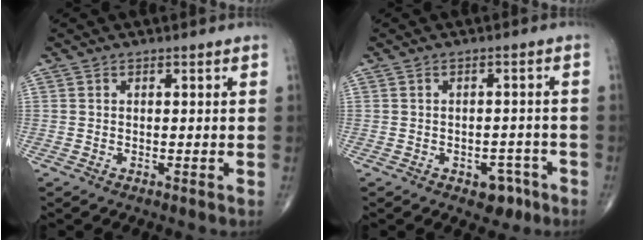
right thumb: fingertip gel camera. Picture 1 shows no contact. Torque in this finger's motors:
{"motor_torque": [2.77, 2.24, 0.50, -0.20, 0.02]}